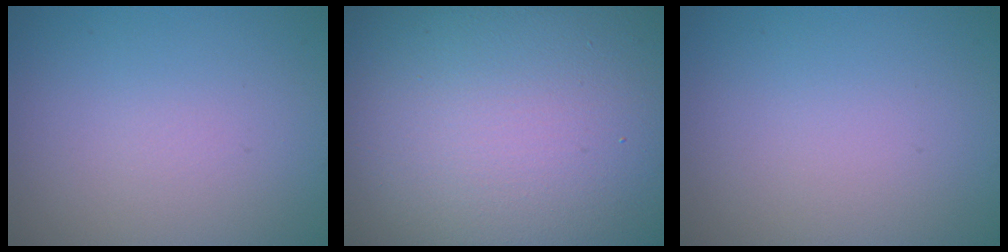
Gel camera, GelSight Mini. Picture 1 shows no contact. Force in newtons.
{"total": 25.7, "press": 25.6, "slide": 1.1}
{"total": 0.0}